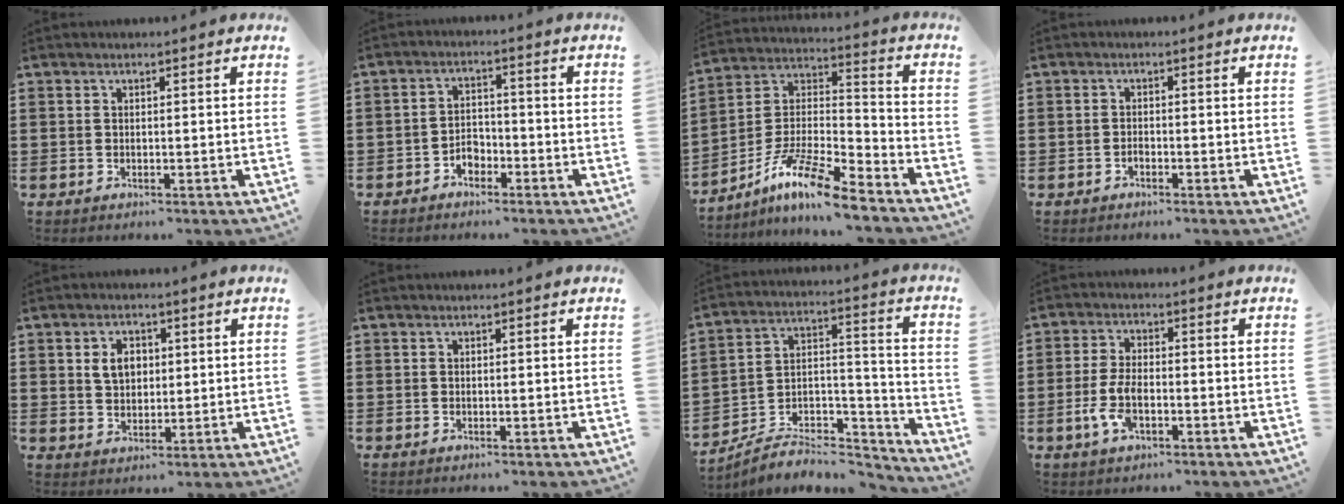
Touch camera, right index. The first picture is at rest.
{"total": 2.9, "force": [-2.0, 1.7, 1.2], "torque": [-0.027, 0.003, -0.041]}
{"total": 10.6, "force": [-8.5, 1.1, 6.3], "torque": [-0.136, 0.002, -0.174]}
{"total": 1.0, "force": [-0.7, 0.5, 0.5], "torque": [-0.013, -0.005, -0.012]}
{"total": 4.1, "force": [1.0, 3.0, 2.6], "torque": [-0.061, 0.014, 0.016]}
{"total": 0.0}
{"total": 5.9, "force": [-5.0, 2.7, 1.5], "torque": [-0.019, 0.008, -0.094]}
{"total": 5.6, "force": [-1.9, 2.7, 4.5], "torque": [-0.106, -0.004, -0.039]}